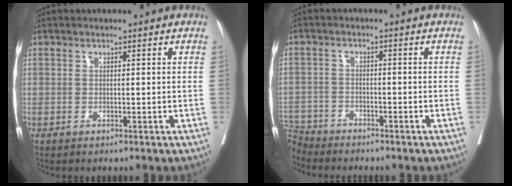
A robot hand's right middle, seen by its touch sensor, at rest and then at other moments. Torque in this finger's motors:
{"motor_torque": [0.95, -1.19, 0.64, -0.03]}